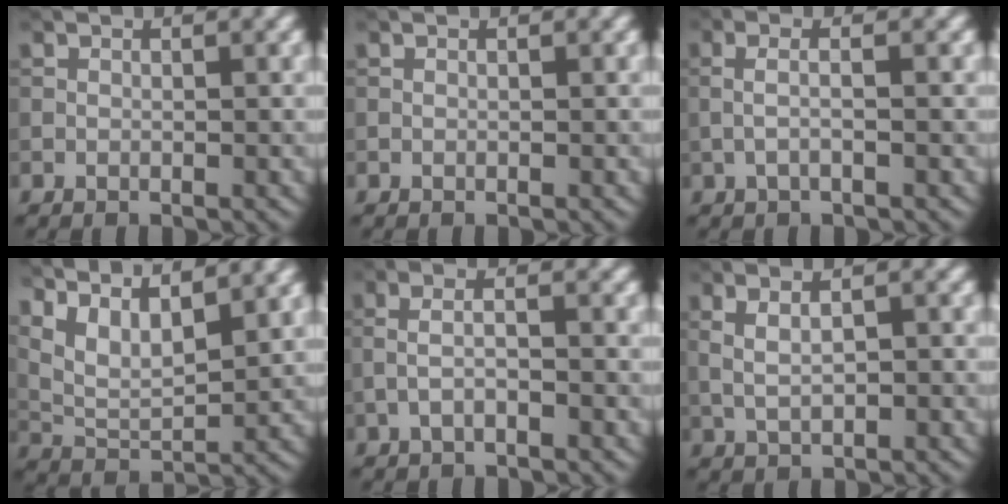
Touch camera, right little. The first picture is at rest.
{"total": 0.0}
{"total": 2.0, "force": [-0.1, 0.5, 2.0], "torque": [-0.040, 0.003, -0.008]}
{"total": 6.2, "force": [4.2, 2.1, 4.0], "torque": [-0.086, 0.002, 0.080]}
{"total": 2.3, "force": [-0.8, 0.7, 2.0], "torque": [-0.046, 0.005, -0.021]}
{"total": 3.7, "force": [0.7, 1.5, 3.3], "torque": [-0.066, 0.006, 0.018]}